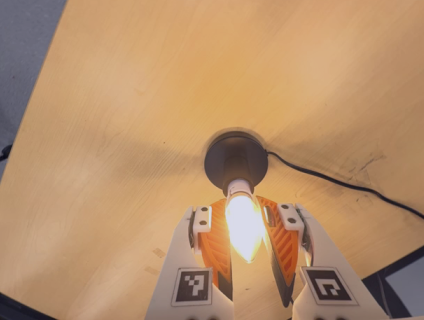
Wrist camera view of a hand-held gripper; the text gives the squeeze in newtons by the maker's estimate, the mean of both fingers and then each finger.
{"total": 13.9, "left": 12.6, "right": 15.1}